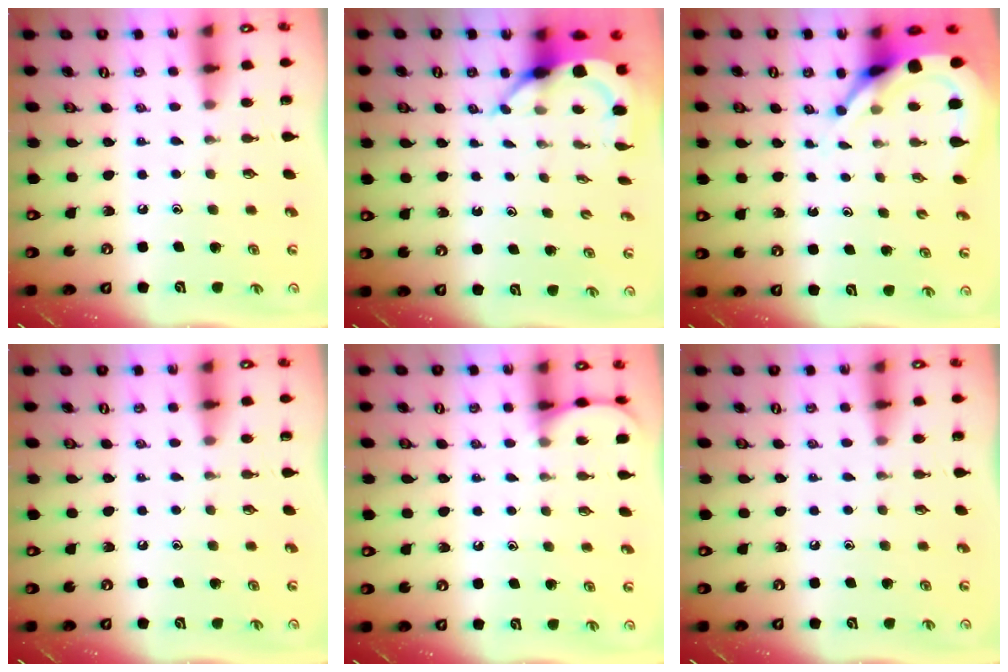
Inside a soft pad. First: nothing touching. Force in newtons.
{"total": 5.2, "press": 5.1, "slide": 0.5}
{"total": 6.5, "press": 6.5, "slide": 0.7}
{"total": 0.0}
{"total": 4.2, "press": 4.2, "slide": 0.6}
{"total": 0.0}